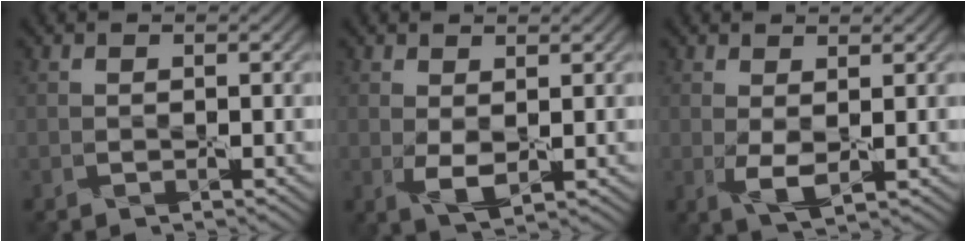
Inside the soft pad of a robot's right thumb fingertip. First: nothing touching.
{"total": 2.7, "force": [0.4, 1.3, 2.3], "torque": [-0.054, -0.007, 0.014]}
{"total": 2.8, "force": [0.4, 1.1, 2.5], "torque": [-0.061, -0.006, 0.012]}